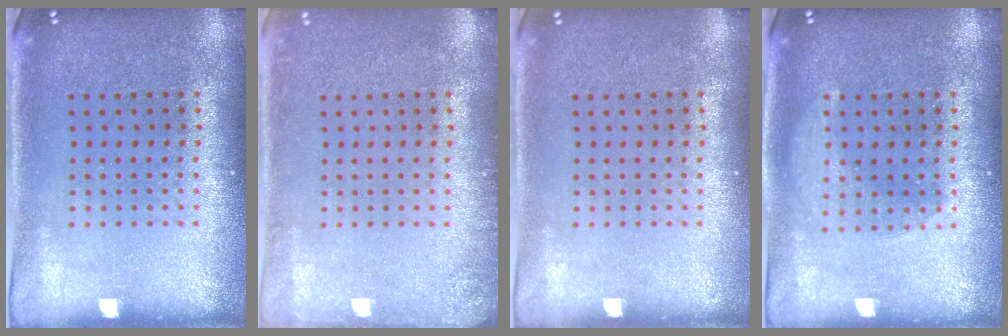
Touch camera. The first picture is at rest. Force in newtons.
{"total": 1.3, "press": 1.3, "slide": 0.2}
{"total": 0.0}
{"total": 1.8, "press": 1.8, "slide": 0.2}